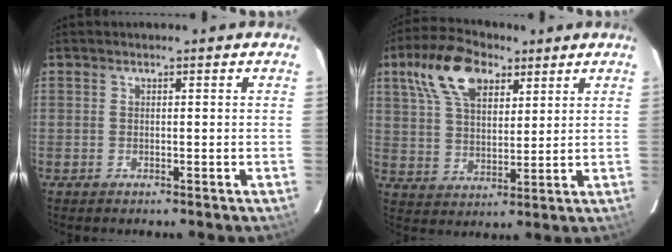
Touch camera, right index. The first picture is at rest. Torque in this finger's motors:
{"motor_torque": [1.08, 0.98, 0.30, 0.14]}